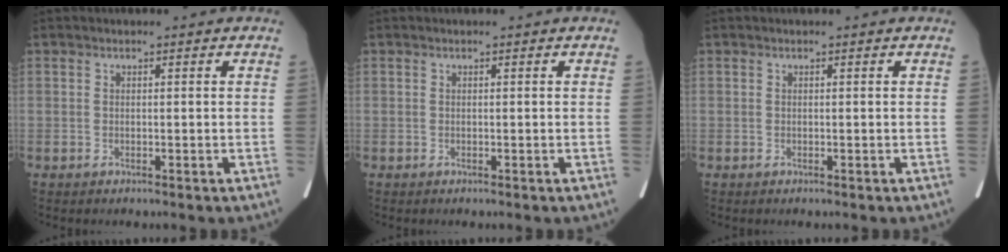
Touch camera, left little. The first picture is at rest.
{"total": 0.0}
{"total": 0.0}